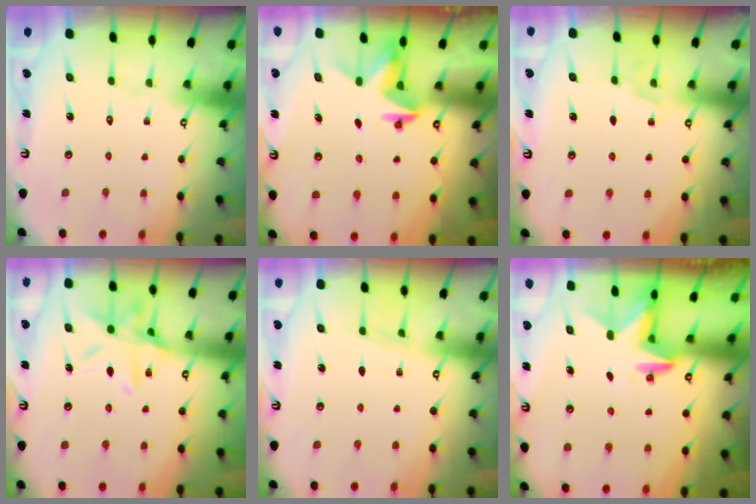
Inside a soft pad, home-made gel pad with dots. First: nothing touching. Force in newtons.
{"total": 3.2, "press": 3.2, "slide": 0.1}
{"total": 4.3, "press": 3.6, "slide": 2.4}
{"total": 12.1, "press": 12.0, "slide": 0.9}
{"total": 4.3, "press": 4.3, "slide": 0.5}
{"total": 2.6, "press": 2.6, "slide": 0.5}